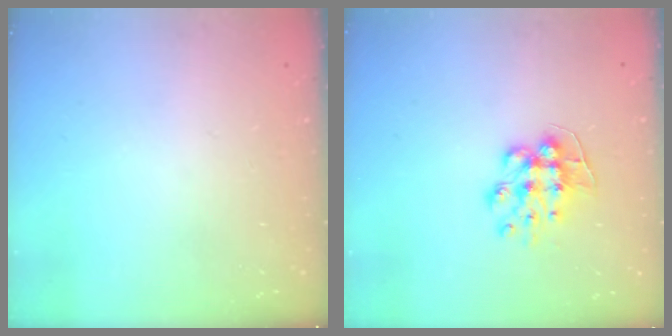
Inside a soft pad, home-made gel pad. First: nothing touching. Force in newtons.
{"total": 9.0, "press": 9.0, "slide": 0.3}